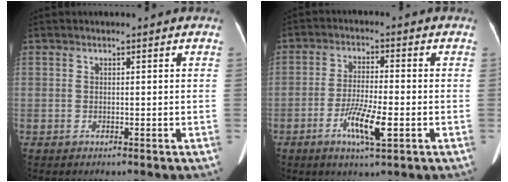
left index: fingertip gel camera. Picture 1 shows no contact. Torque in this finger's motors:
{"motor_torque": [0.17, 0.04, 0.14, 0.04]}